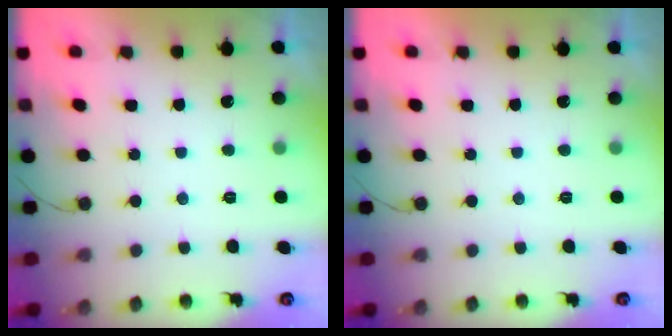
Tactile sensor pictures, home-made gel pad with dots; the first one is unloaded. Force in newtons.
{"total": 1.7, "press": 1.7, "slide": 0.1}